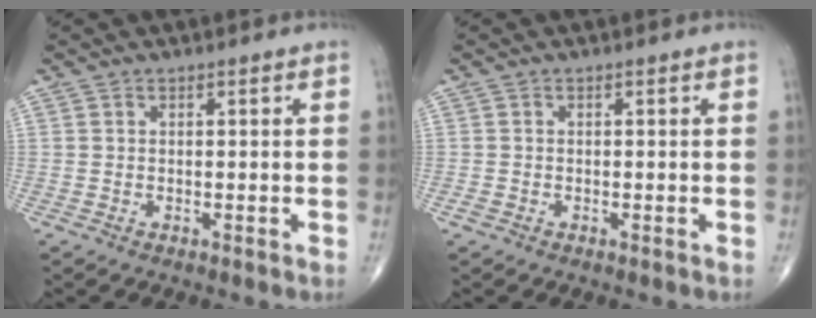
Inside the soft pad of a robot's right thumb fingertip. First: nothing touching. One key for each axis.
{"total": 0.8, "fx": -0.4, "fy": 0.4, "fz": 0.5, "tx": -0.013, "ty": 0.000, "tz": -0.010}